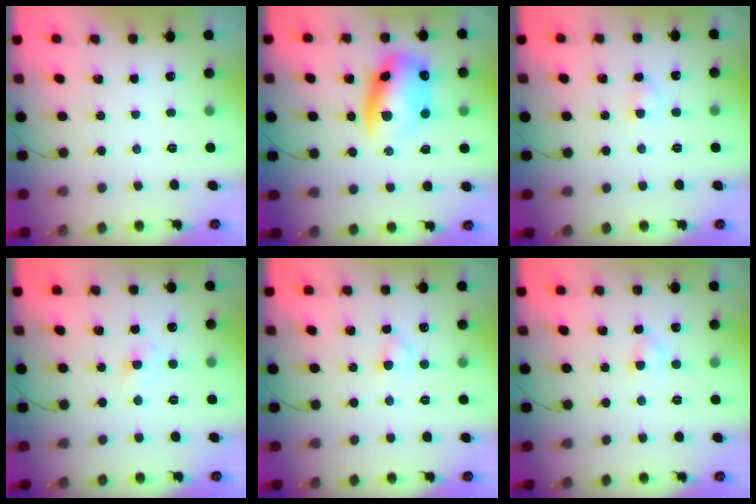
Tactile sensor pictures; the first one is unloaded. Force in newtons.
{"total": 12.1, "press": 11.7, "slide": 3.0}
{"total": 3.4, "press": 3.2, "slide": 1.1}
{"total": 3.5, "press": 3.3, "slide": 1.1}
{"total": 1.9, "press": 1.7, "slide": 0.8}
{"total": 1.6, "press": 1.4, "slide": 0.8}